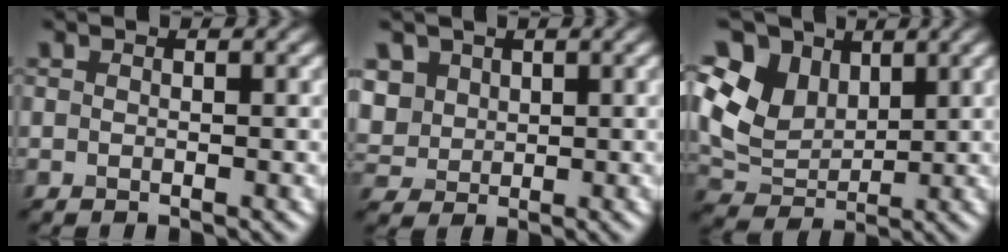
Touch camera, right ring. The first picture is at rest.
{"total": 2.8, "force": [1.7, 2.3, 0.1], "torque": [-0.040, 0.010, 0.060]}
{"total": 6.3, "force": [3.1, 4.6, 3.0], "torque": [-0.103, 0.027, 0.072]}